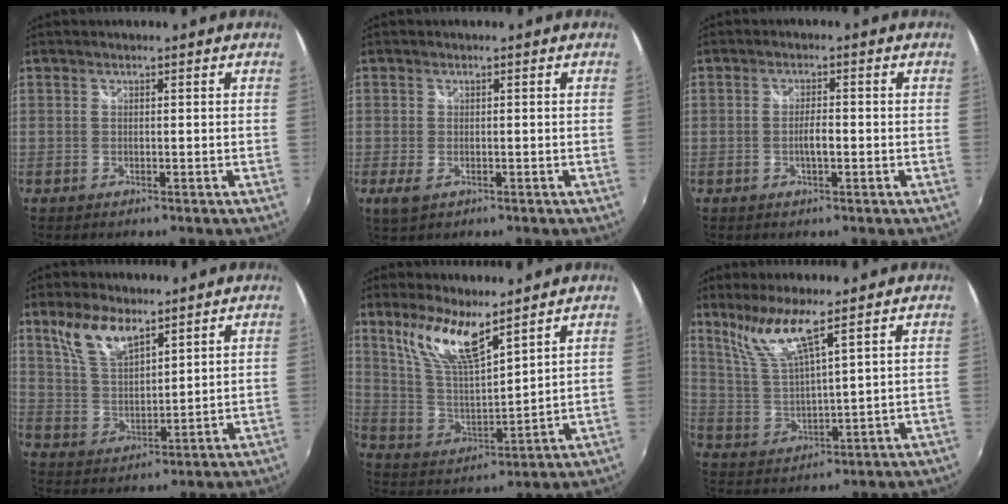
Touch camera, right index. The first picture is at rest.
{"total": 2.9, "force": [-1.2, 1.6, 2.0], "torque": [-0.042, -0.010, -0.018]}
{"total": 2.6, "force": [-0.7, 0.7, 2.4], "torque": [-0.042, -0.001, -0.013]}
{"total": 9.3, "force": [6.2, 3.8, 5.8], "torque": [-0.113, 0.008, 0.130]}
{"total": 12.0, "force": [8.5, 2.8, 8.1], "torque": [-0.155, 0.001, 0.176]}
{"total": 8.7, "force": [6.2, 0.0, 6.1], "torque": [-0.115, 0.002, 0.133]}